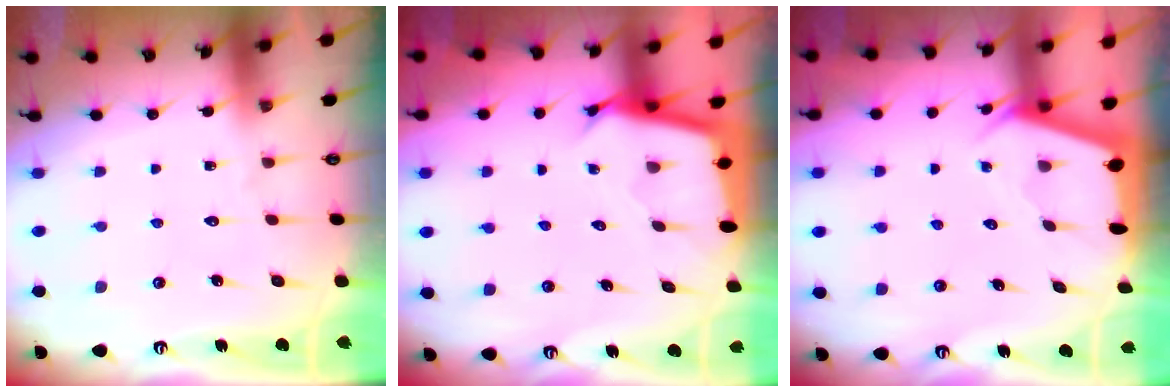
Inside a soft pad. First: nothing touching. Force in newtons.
{"total": 2.7, "press": 2.7, "slide": 0.1}
{"total": 2.4, "press": 2.4, "slide": 0.3}